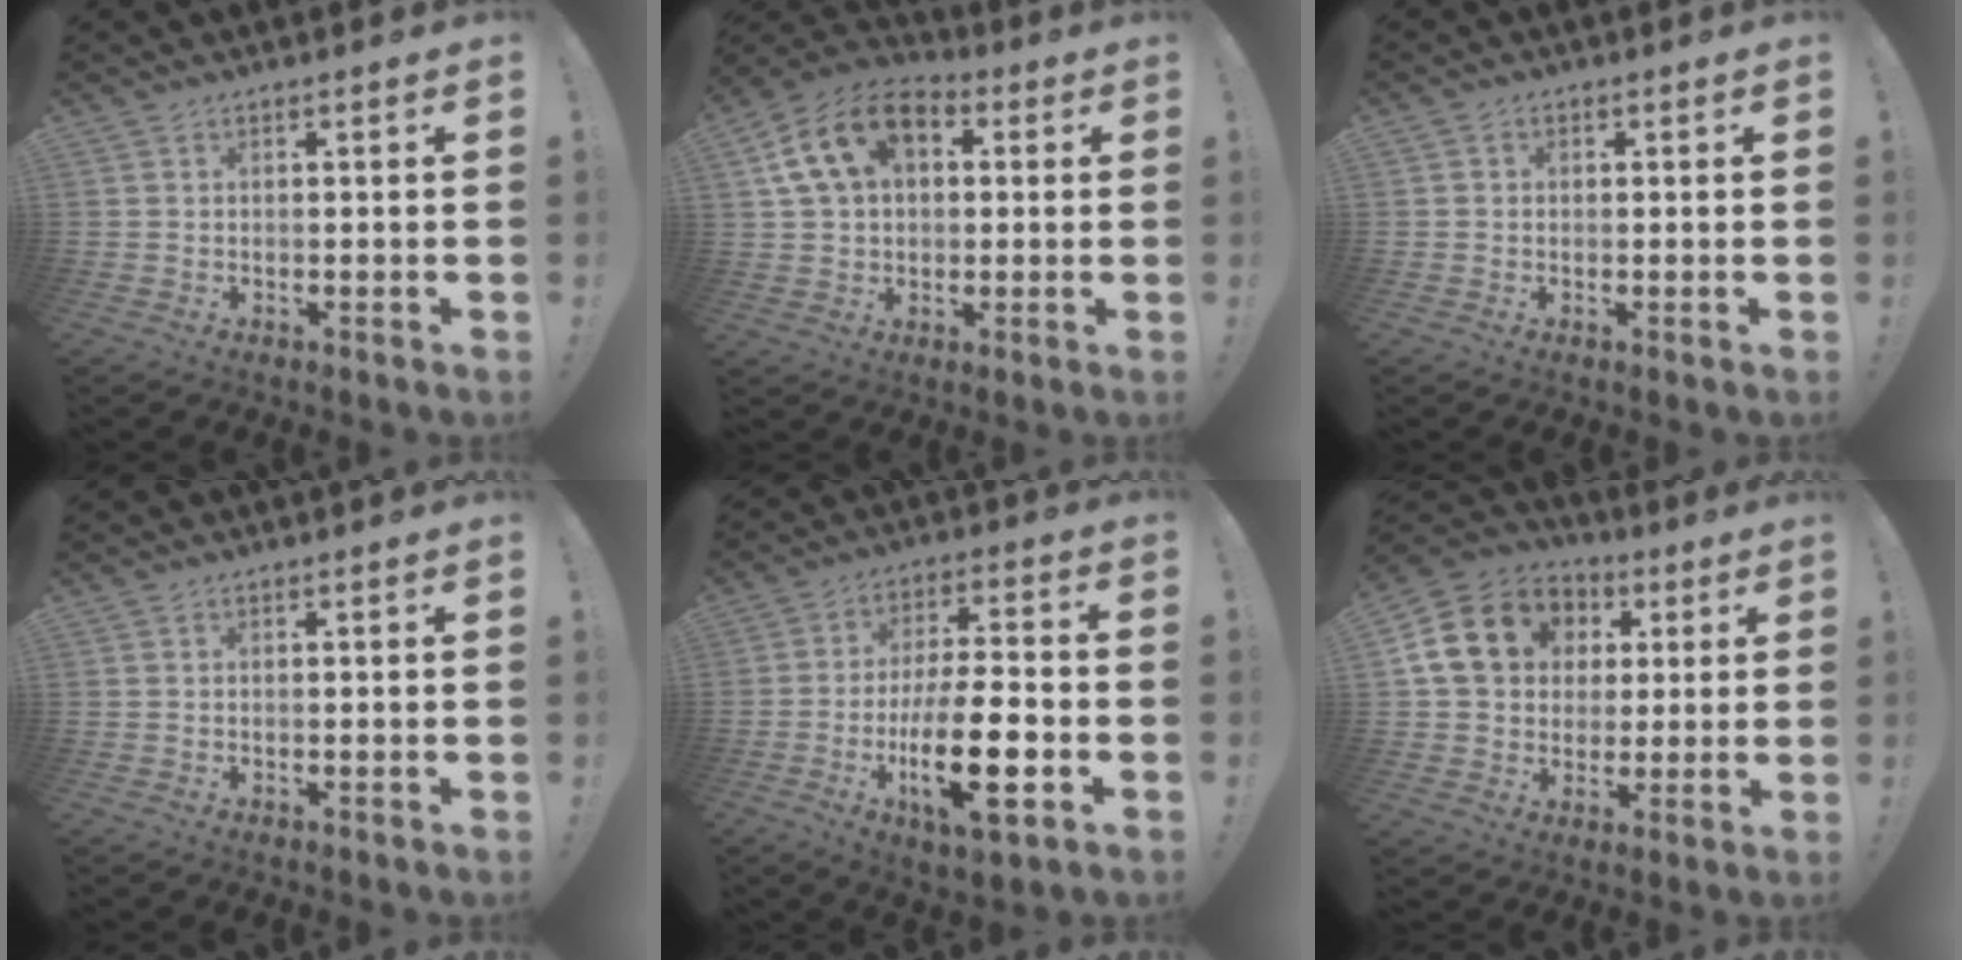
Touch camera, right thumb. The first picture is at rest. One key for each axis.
{"total": 15.4, "fx": 5.4, "fy": 10.6, "fz": 9.8, "tx": -0.165, "ty": -0.004, "tz": 0.102}
{"total": 1.4, "fx": -0.3, "fy": 1.2, "fz": 0.5, "tx": -0.004, "ty": 0.002, "tz": -0.006}
{"total": 0.0}
{"total": 18.4, "fx": -5.4, "fy": 5.8, "fz": 16.6, "tx": -0.277, "ty": 0.008, "tz": -0.088}
{"total": 17.4, "fx": 4.8, "fy": 14.3, "fz": 8.6, "tx": -0.135, "ty": -0.003, "tz": 0.105}